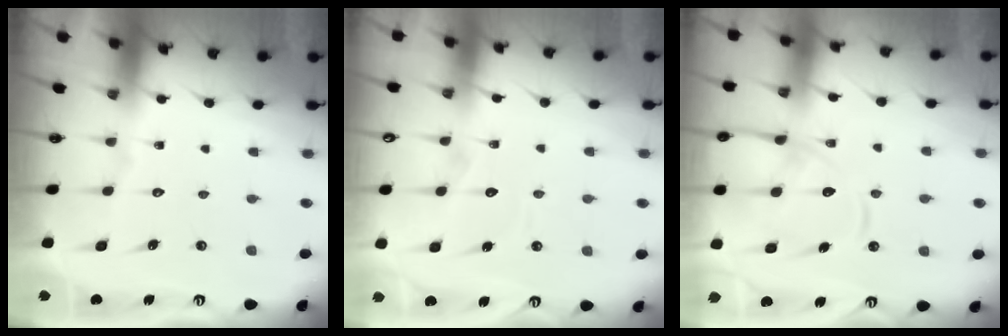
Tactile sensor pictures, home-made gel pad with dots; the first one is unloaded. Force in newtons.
{"total": 5.1, "press": 5.1, "slide": 0.5}
{"total": 12.6, "press": 12.5, "slide": 1.1}